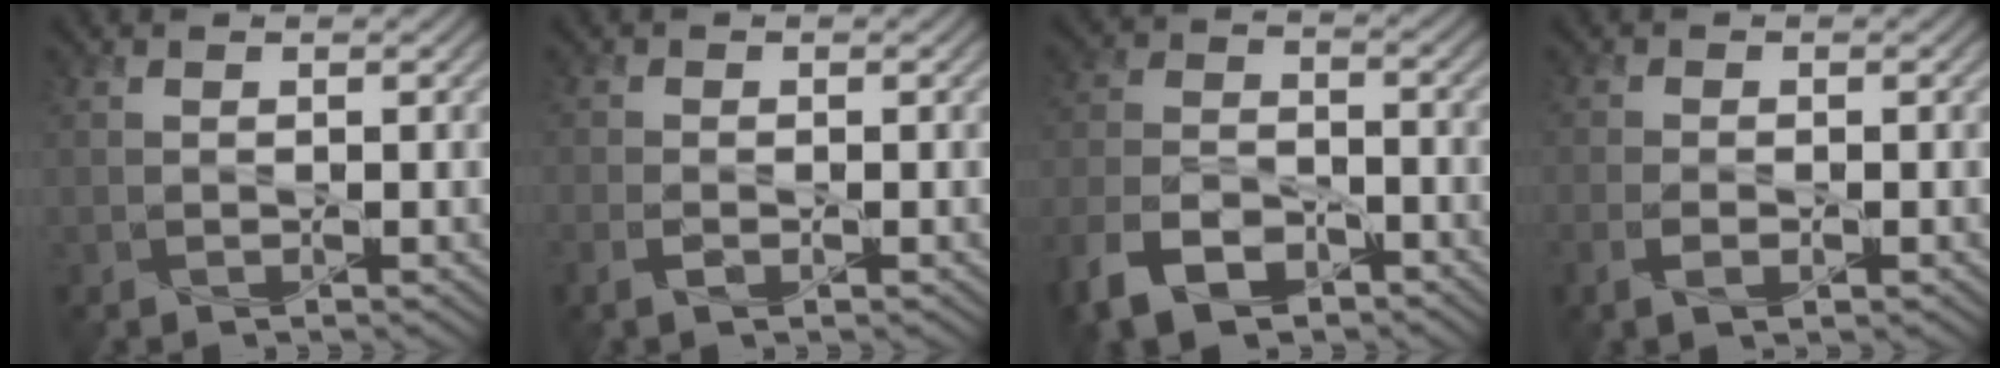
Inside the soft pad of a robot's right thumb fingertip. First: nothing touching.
{"total": 2.3, "force": [-1.1, 0.9, 1.8], "torque": [-0.043, -0.004, -0.025]}
{"total": 10.0, "force": [-6.5, 5.3, 5.4], "torque": [-0.127, -0.016, -0.134]}
{"total": 3.0, "force": [-1.3, 1.2, 2.4], "torque": [-0.055, -0.005, -0.027]}